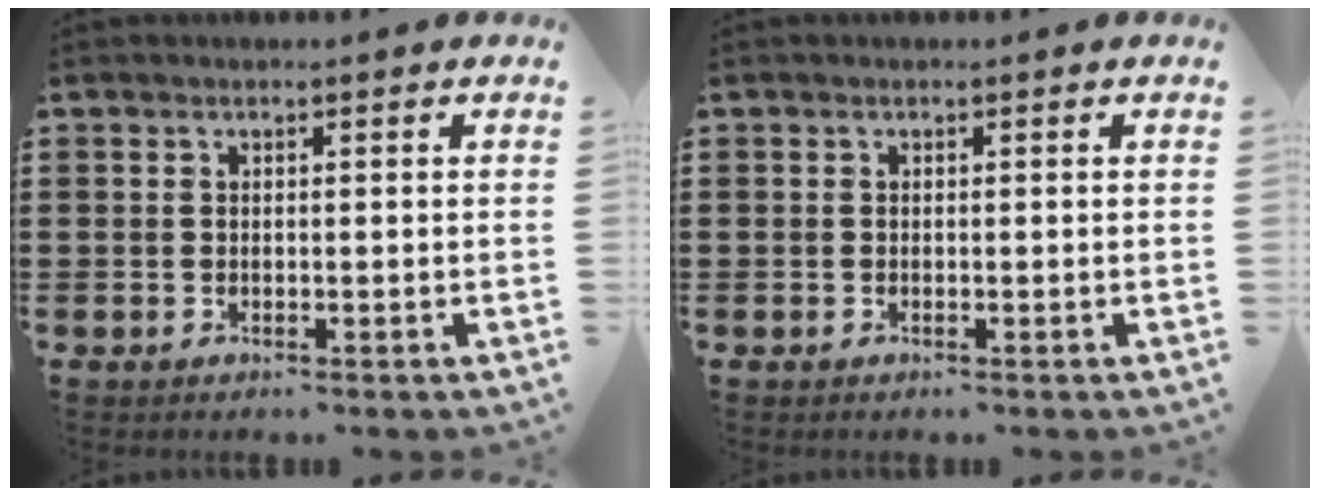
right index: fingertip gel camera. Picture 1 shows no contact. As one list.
[{"total": 0.0}]